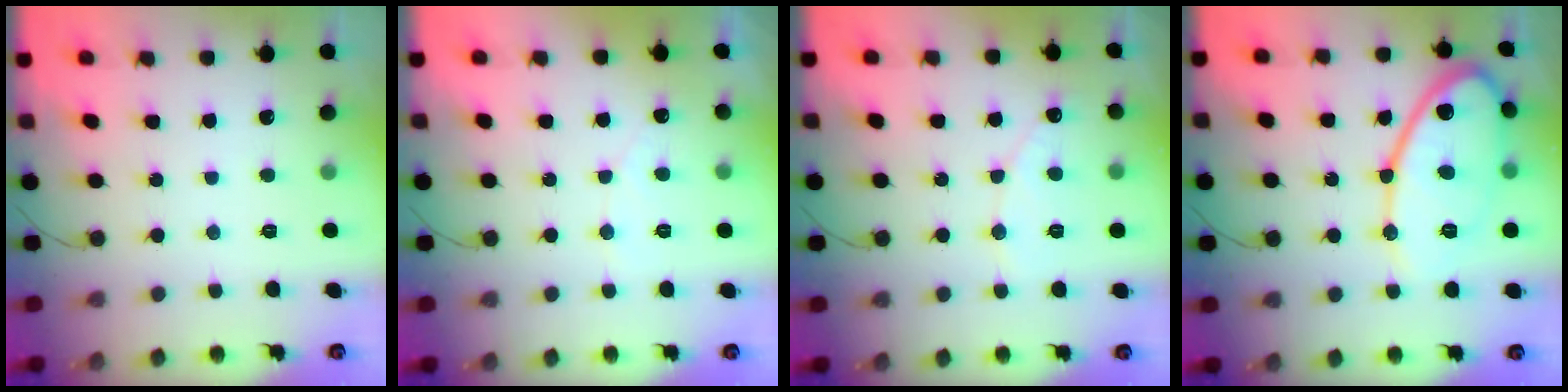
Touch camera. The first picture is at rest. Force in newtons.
{"total": 3.0, "press": 3.0, "slide": 0.1}
{"total": 5.7, "press": 5.7, "slide": 0.5}
{"total": 16.4, "press": 16.4, "slide": 1.1}